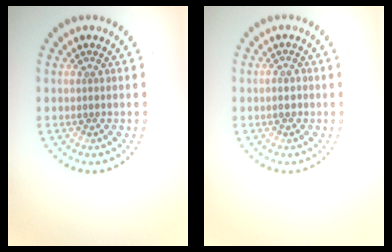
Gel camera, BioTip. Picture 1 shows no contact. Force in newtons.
{"total": 1.1, "press": 1.1, "slide": 0.3}